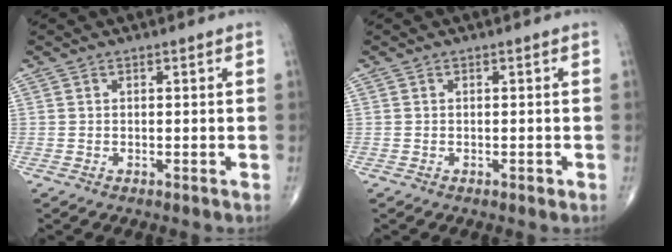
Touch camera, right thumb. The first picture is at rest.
{"total": 0.7, "force": [-0.4, 0.3, 0.5], "torque": [-0.004, 0.000, -0.006]}